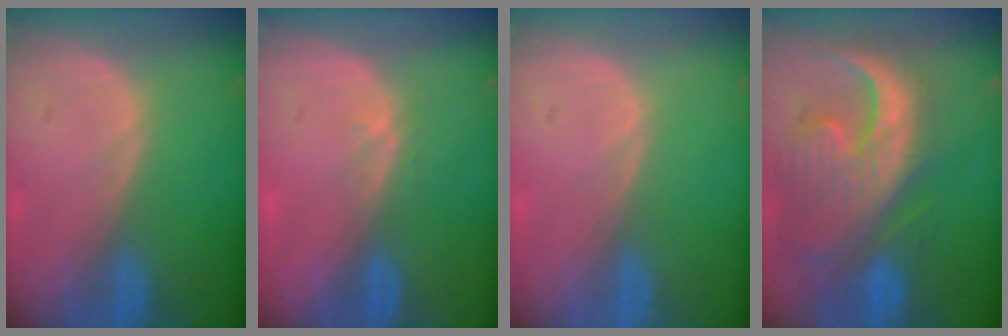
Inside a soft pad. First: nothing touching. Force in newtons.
{"total": 1.0, "press": 0.7, "slide": 0.7}
{"total": 0.0}
{"total": 13.4, "press": 11.4, "slide": 7.0}